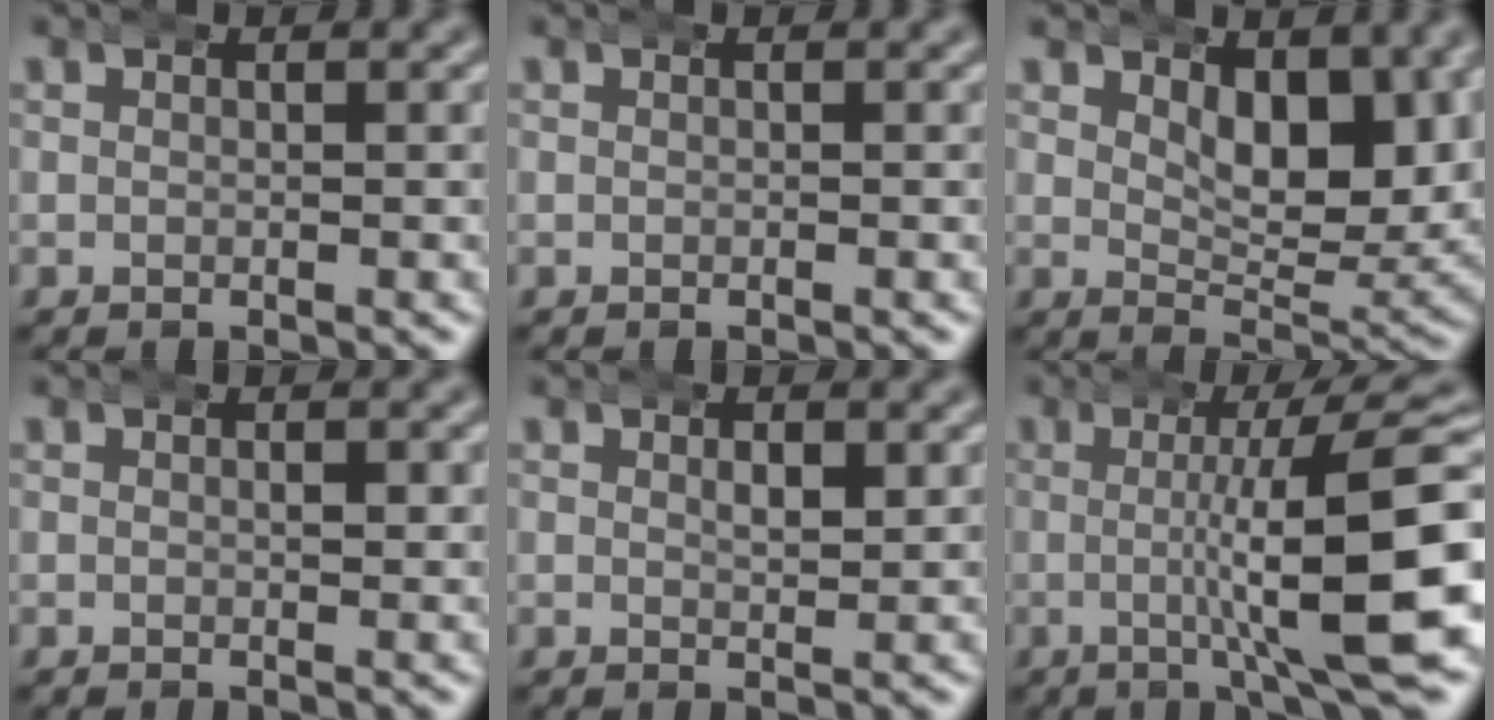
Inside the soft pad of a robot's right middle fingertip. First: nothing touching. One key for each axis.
{"total": 0.0}
{"total": 6.6, "fx": 3.0, "fy": 2.8, "fz": 5.1, "tx": -0.076, "ty": -0.021, "tz": 0.050}
{"total": 0.9, "fx": 0.3, "fy": 0.4, "fz": 0.7, "tx": -0.008, "ty": 0.000, "tz": 0.002}
{"total": 1.7, "fx": 0.8, "fy": 0.7, "fz": 1.3, "tx": -0.014, "ty": -0.001, "tz": 0.013}
{"total": 11.1, "fx": 0.3, "fy": 2.4, "fz": 10.8, "tx": -0.144, "ty": 0.009, "tz": 0.004}